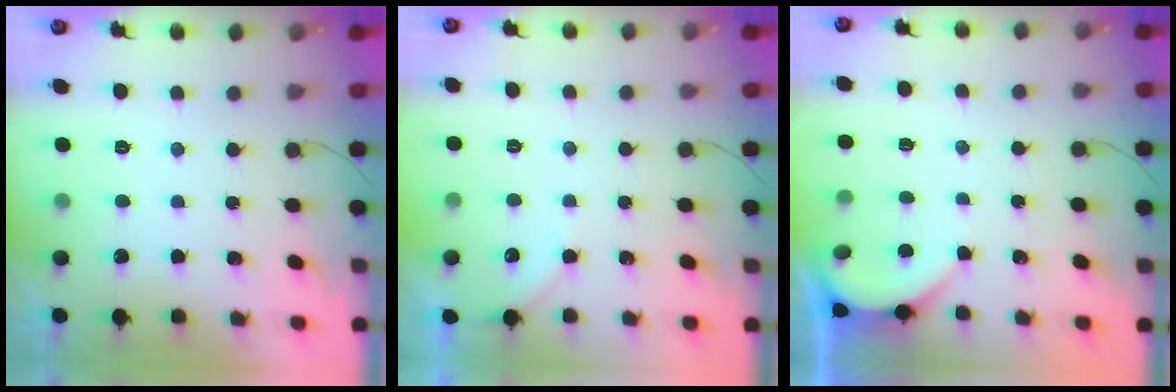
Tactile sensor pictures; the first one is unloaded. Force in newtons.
{"total": 2.7, "press": 2.6, "slide": 0.5}
{"total": 2.7, "press": 2.7, "slide": 0.1}